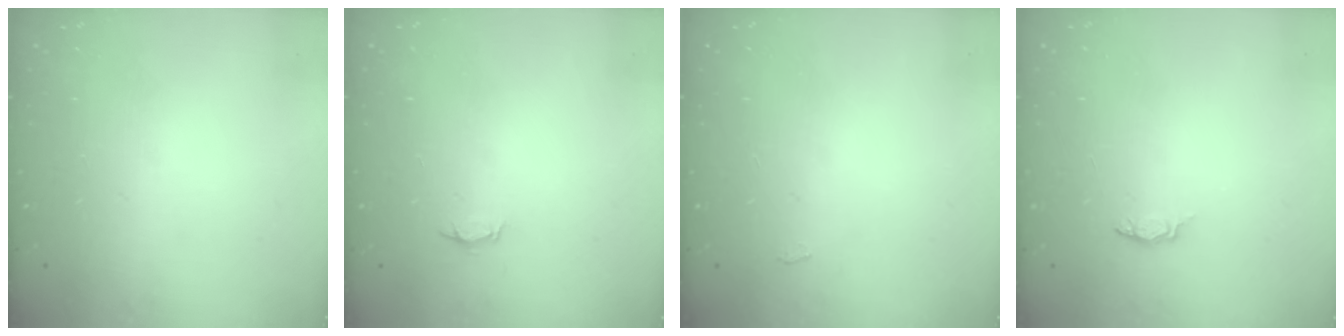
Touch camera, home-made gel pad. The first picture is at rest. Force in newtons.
{"total": 2.8, "press": 2.8, "slide": 0.3}
{"total": 2.8, "press": 2.8, "slide": 0.3}
{"total": 3.7, "press": 3.7, "slide": 0.3}